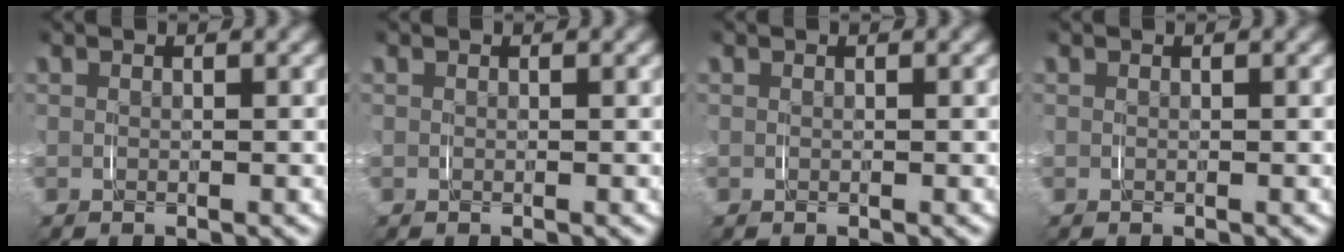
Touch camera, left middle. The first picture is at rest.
{"total": 0.0}
{"total": 0.0}
{"total": 0.0}